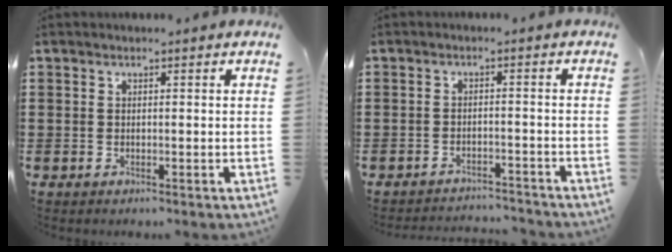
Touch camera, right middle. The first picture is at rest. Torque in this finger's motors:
{"motor_torque": [0.23, 0.12, 0.02, 0.02]}